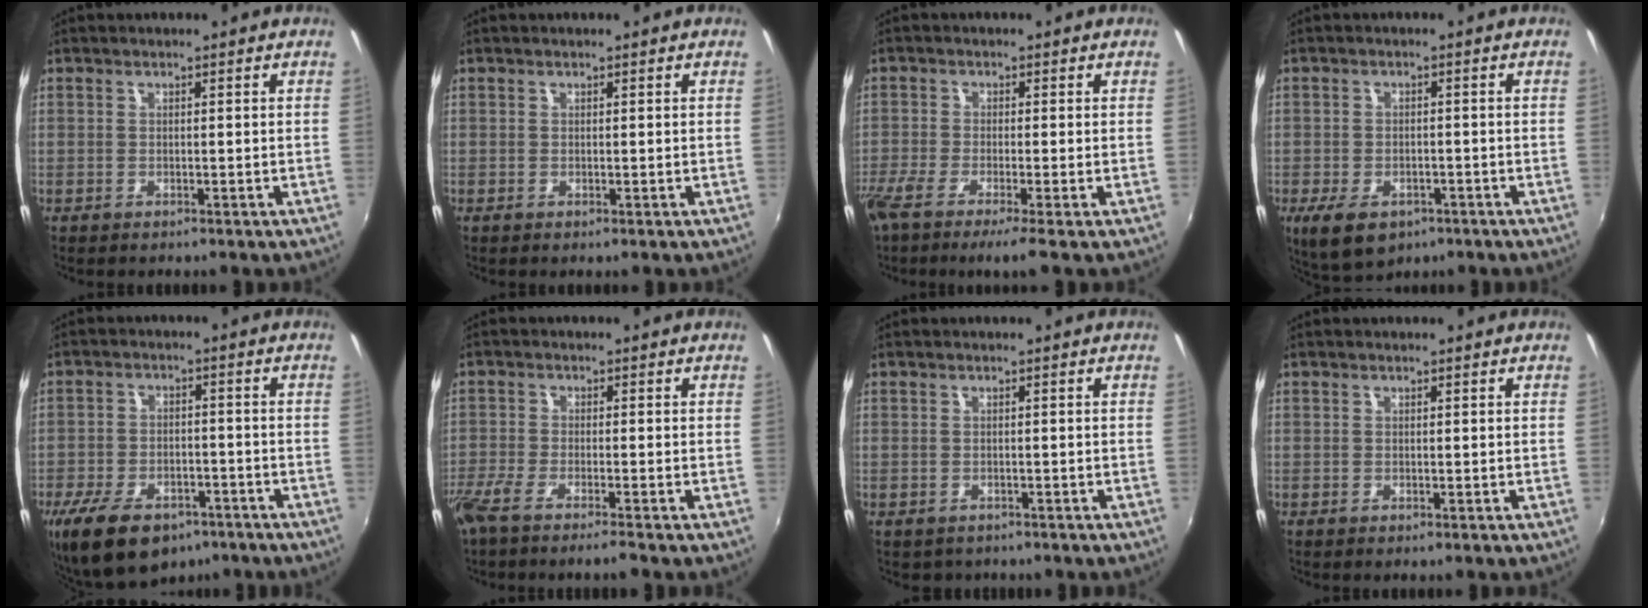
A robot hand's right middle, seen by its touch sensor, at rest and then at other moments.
{"total": 0.0}
{"total": 6.1, "force": [-4.6, -0.5, 4.0], "torque": [-0.091, -0.030, -0.089]}
{"total": 8.4, "force": [-4.7, 4.7, 5.1], "torque": [-0.108, -0.026, -0.076]}
{"total": 15.1, "force": [-9.8, 8.0, 8.2], "torque": [-0.187, -0.021, -0.159]}
{"total": 5.9, "force": [-4.7, -0.1, 3.6], "torque": [-0.086, -0.024, -0.091]}
{"total": 1.4, "force": [-0.9, 1.0, 0.2], "torque": [-0.009, -0.004, -0.010]}
{"total": 0.0}